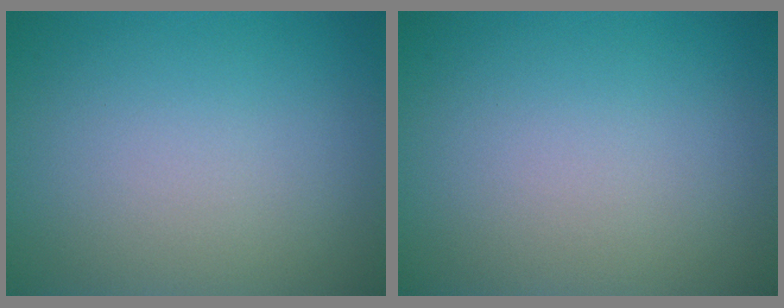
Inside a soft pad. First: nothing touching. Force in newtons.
{"total": 0.0}